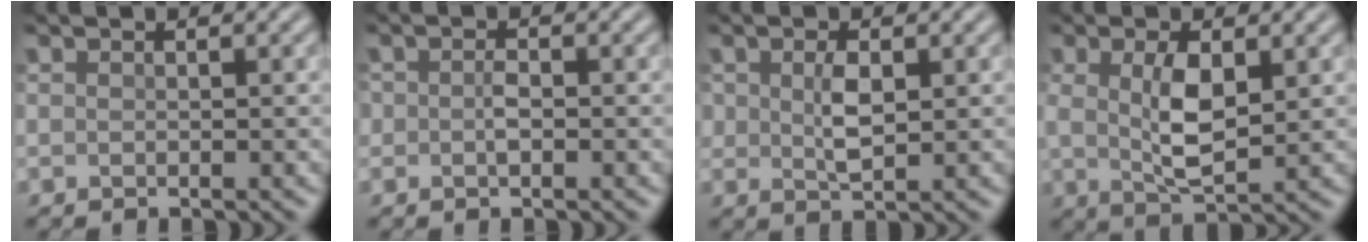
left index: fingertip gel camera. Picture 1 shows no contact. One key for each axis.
{"total": 1.4, "fx": -0.3, "fy": 0.9, "fz": 1.1, "tx": -0.023, "ty": -0.001, "tz": -0.008}
{"total": 2.2, "fx": 0.2, "fy": 1.1, "fz": 1.9, "tx": -0.042, "ty": -0.002, "tz": 0.007}
{"total": 4.5, "fx": 0.5, "fy": 1.9, "fz": 4.1, "tx": -0.085, "ty": -0.002, "tz": 0.015}